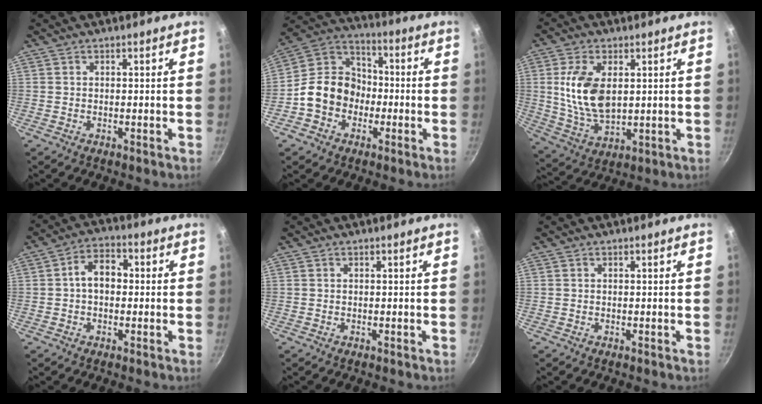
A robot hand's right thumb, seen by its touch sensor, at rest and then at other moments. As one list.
[{"total": 12.5, "force": [-3.0, 10.4, 6.2], "torque": [-0.069, 0.043, -0.073]}, {"total": 12.7, "force": [2.2, 7.2, 10.2], "torque": [-0.190, -0.019, 0.050]}, {"total": 6.8, "force": [0.2, 4.7, 4.9], "torque": [-0.055, 0.022, -0.008]}, {"total": 0.0}, {"total": 0.0}]